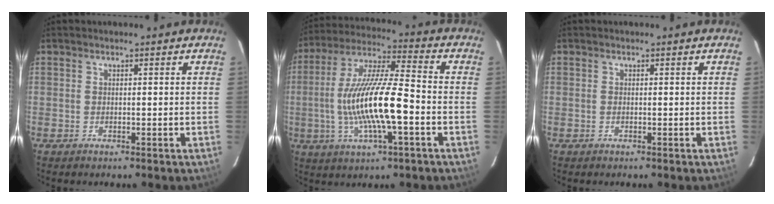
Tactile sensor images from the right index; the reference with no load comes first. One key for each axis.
{"total": 16.8, "fx": -3.3, "fy": 3.0, "fz": 16.2, "tx": -0.316, "ty": -0.001, "tz": -0.062}
{"total": 0.0}